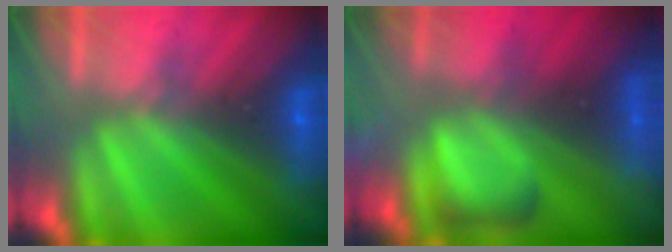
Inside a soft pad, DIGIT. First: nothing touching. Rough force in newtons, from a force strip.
{"total": 5.8}